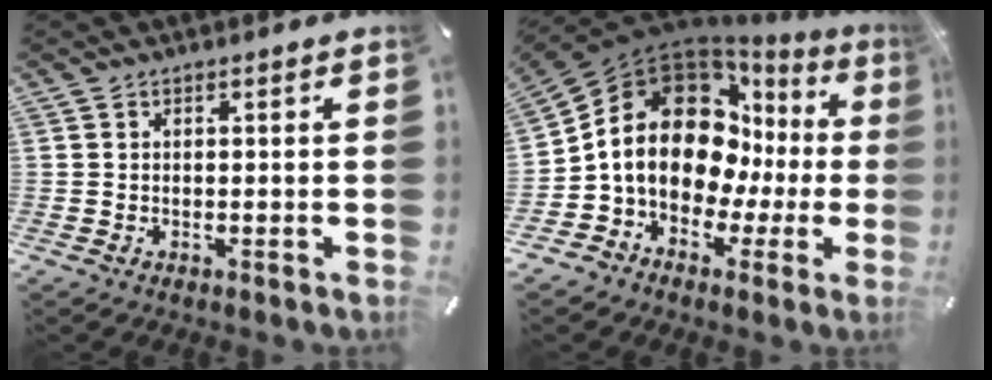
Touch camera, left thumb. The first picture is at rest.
{"total": 18.3, "force": [3.2, 14.0, 11.3], "torque": [-0.187, -0.041, 0.058]}